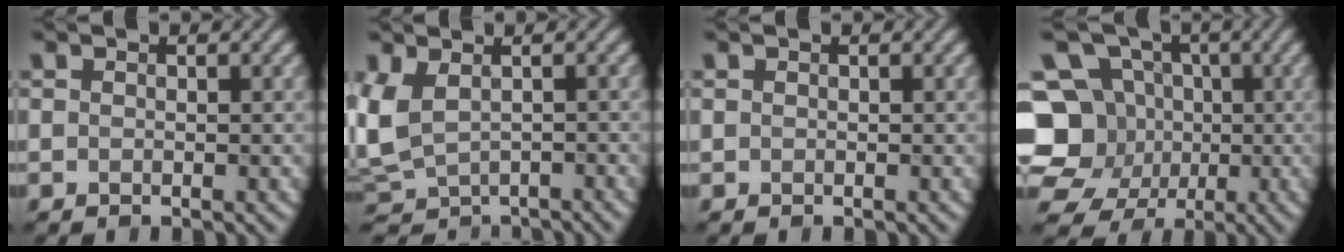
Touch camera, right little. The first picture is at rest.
{"total": 4.2, "force": [-0.5, 2.9, 2.9], "torque": [-0.080, -0.019, 0.007]}
{"total": 0.0}
{"total": 8.4, "force": [-0.9, 8.0, 2.5], "torque": [-0.055, 0.027, -0.044]}